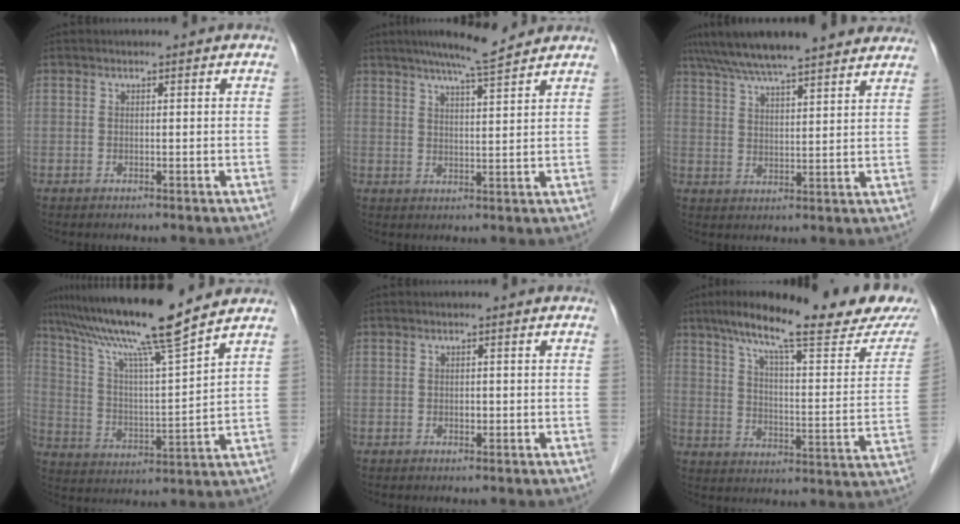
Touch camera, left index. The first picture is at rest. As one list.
[{"total": 8.0, "force": [7.0, 0.0, 3.9], "torque": [-0.066, 0.010, 0.110]}, {"total": 18.4, "force": [15.8, 2.1, 9.3], "torque": [-0.154, 0.044, 0.226]}, {"total": 15.4, "force": [12.7, -1.5, 8.7], "torque": [-0.157, 0.005, 0.220]}, {"total": 0.6, "force": [-0.1, 0.4, 0.4], "torque": [-0.008, 0.001, -0.001]}, {"total": 25.3, "force": [19.8, 2.7, 15.6], "torque": [-0.236, -0.002, 0.271]}]